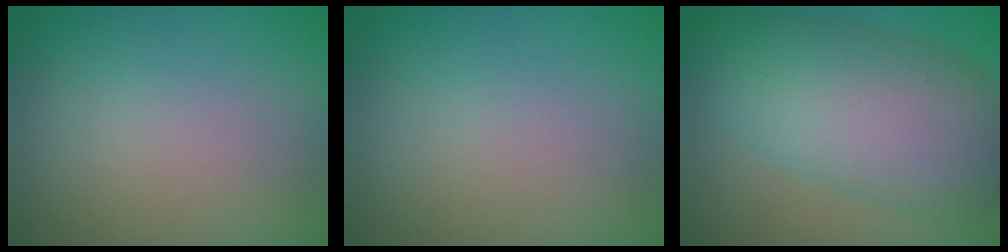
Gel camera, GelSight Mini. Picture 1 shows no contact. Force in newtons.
{"total": 0.0}
{"total": 9.5, "press": 9.5, "slide": 0.3}